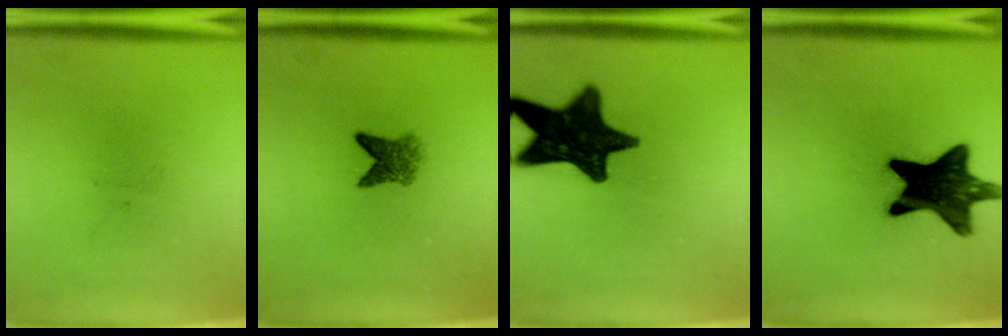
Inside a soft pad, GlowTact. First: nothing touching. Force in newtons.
{"total": 3.2}
{"total": 14.6}
{"total": 15.1}